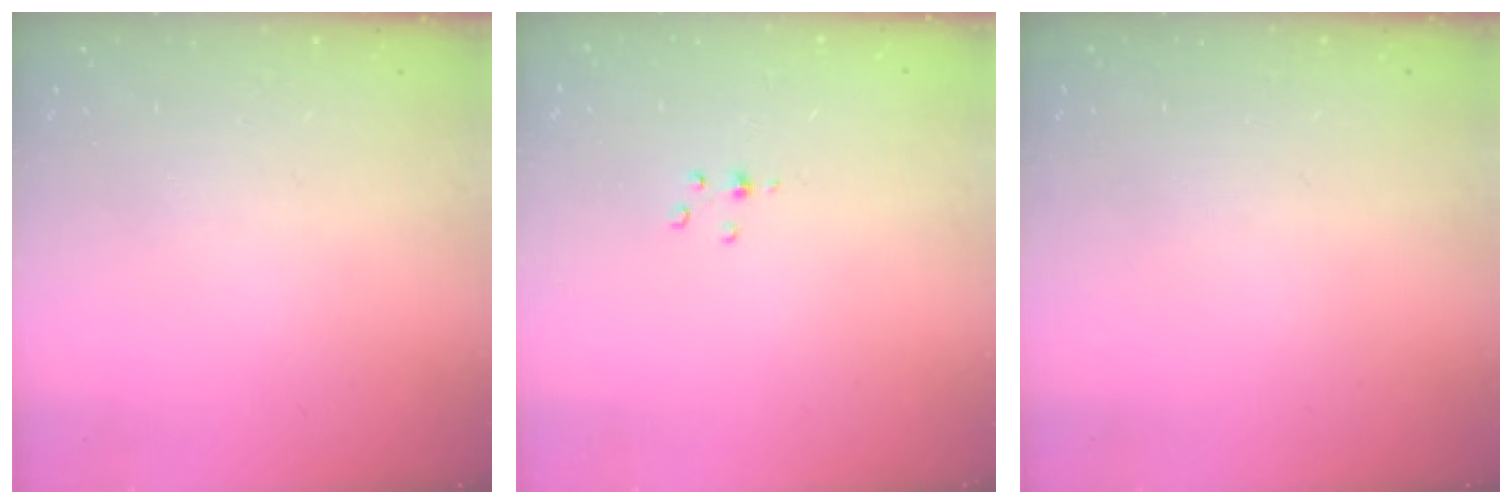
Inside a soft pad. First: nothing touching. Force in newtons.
{"total": 2.2, "press": 2.2, "slide": 0.4}
{"total": 0.0}